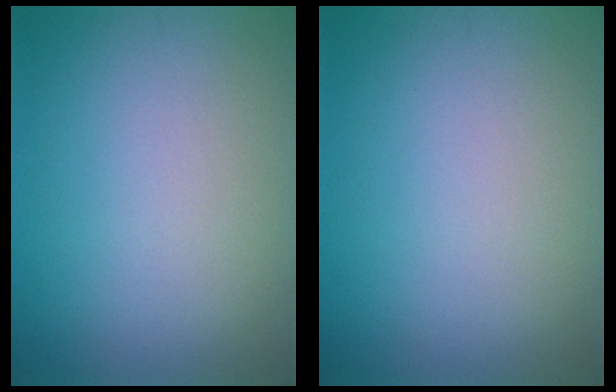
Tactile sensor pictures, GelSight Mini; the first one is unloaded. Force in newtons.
{"total": 0.0}